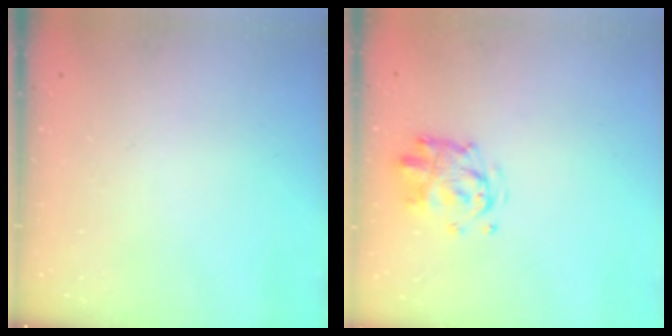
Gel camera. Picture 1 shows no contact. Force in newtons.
{"total": 3.5, "press": 3.5, "slide": 0.6}